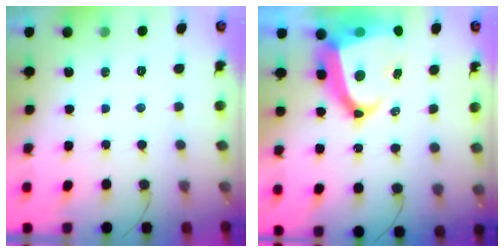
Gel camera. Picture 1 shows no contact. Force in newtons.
{"total": 17.8, "press": 17.7, "slide": 2.1}